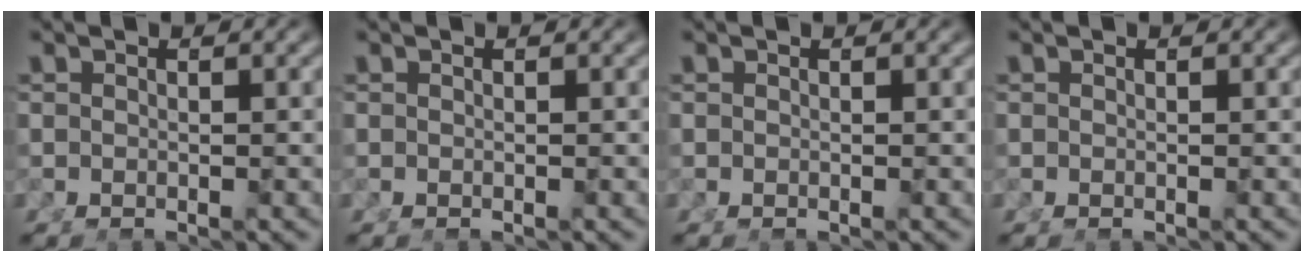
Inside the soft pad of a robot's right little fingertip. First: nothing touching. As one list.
[{"total": 0.0}, {"total": 0.0}, {"total": 0.0}]